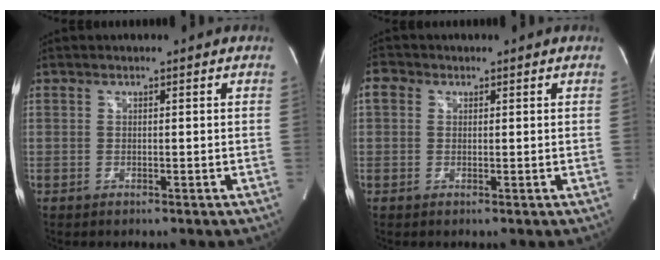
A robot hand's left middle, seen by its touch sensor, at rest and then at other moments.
{"total": 2.2, "force": [0.7, 1.9, 0.9], "torque": [-0.019, 0.015, 0.011]}